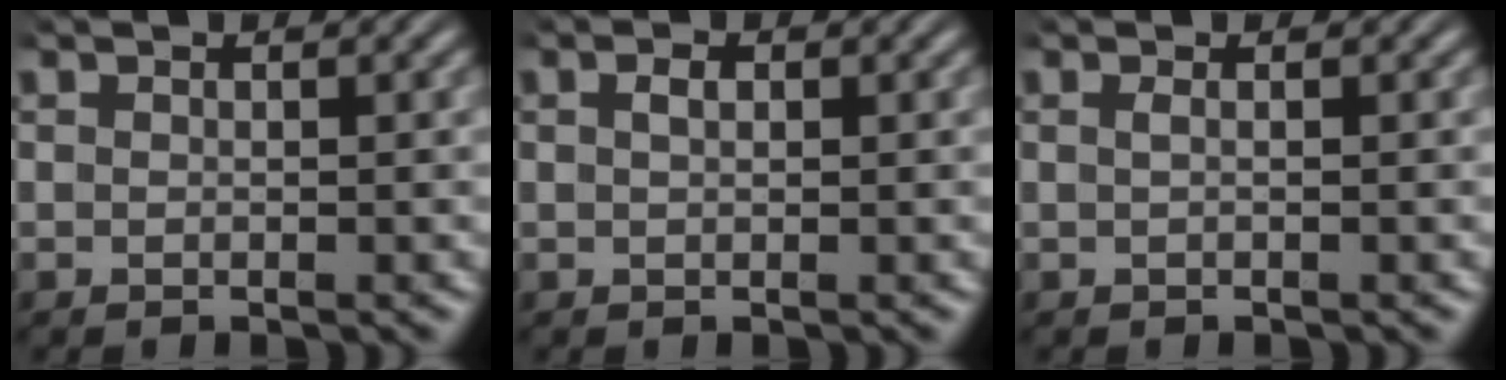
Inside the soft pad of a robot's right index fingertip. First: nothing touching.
{"total": 0.7, "force": [0.1, 0.2, 0.7], "torque": [-0.008, -0.002, 0.004]}
{"total": 0.5, "force": [-0.1, -0.4, 0.3], "torque": [-0.007, -0.004, 0.000]}